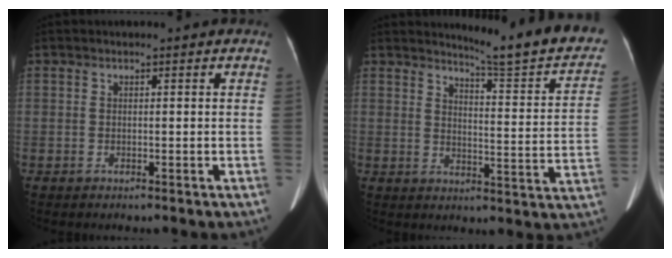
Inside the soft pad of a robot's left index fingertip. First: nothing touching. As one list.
[{"total": 15.3, "force": [14.0, 0.4, 6.1], "torque": [-0.077, -0.066, 0.162]}]